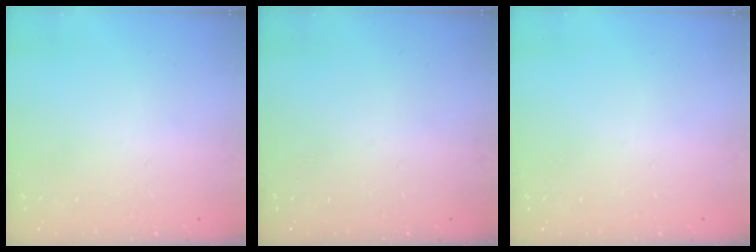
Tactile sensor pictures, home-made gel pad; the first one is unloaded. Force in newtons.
{"total": 0.0}
{"total": 0.0}